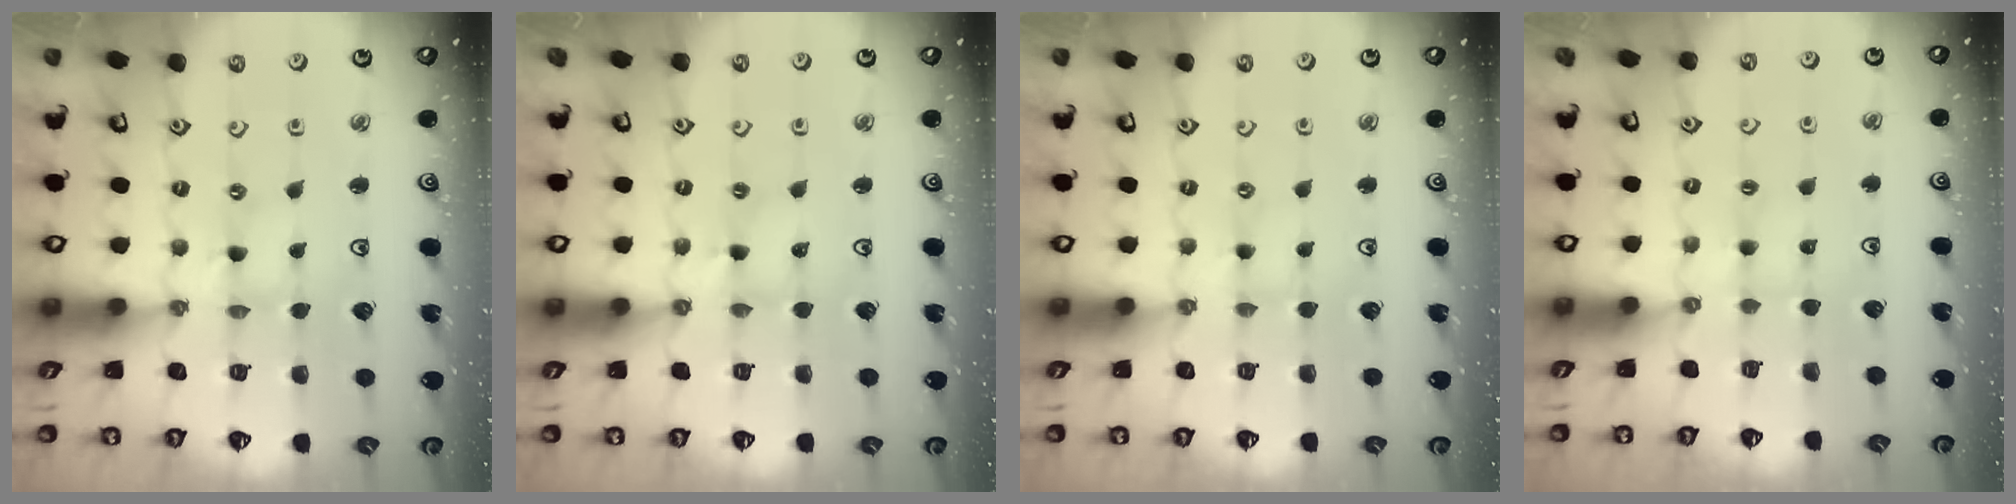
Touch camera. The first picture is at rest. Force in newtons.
{"total": 3.9, "press": 3.9, "slide": 0.4}
{"total": 1.4, "press": 1.3, "slide": 0.4}
{"total": 1.7, "press": 1.6, "slide": 0.4}